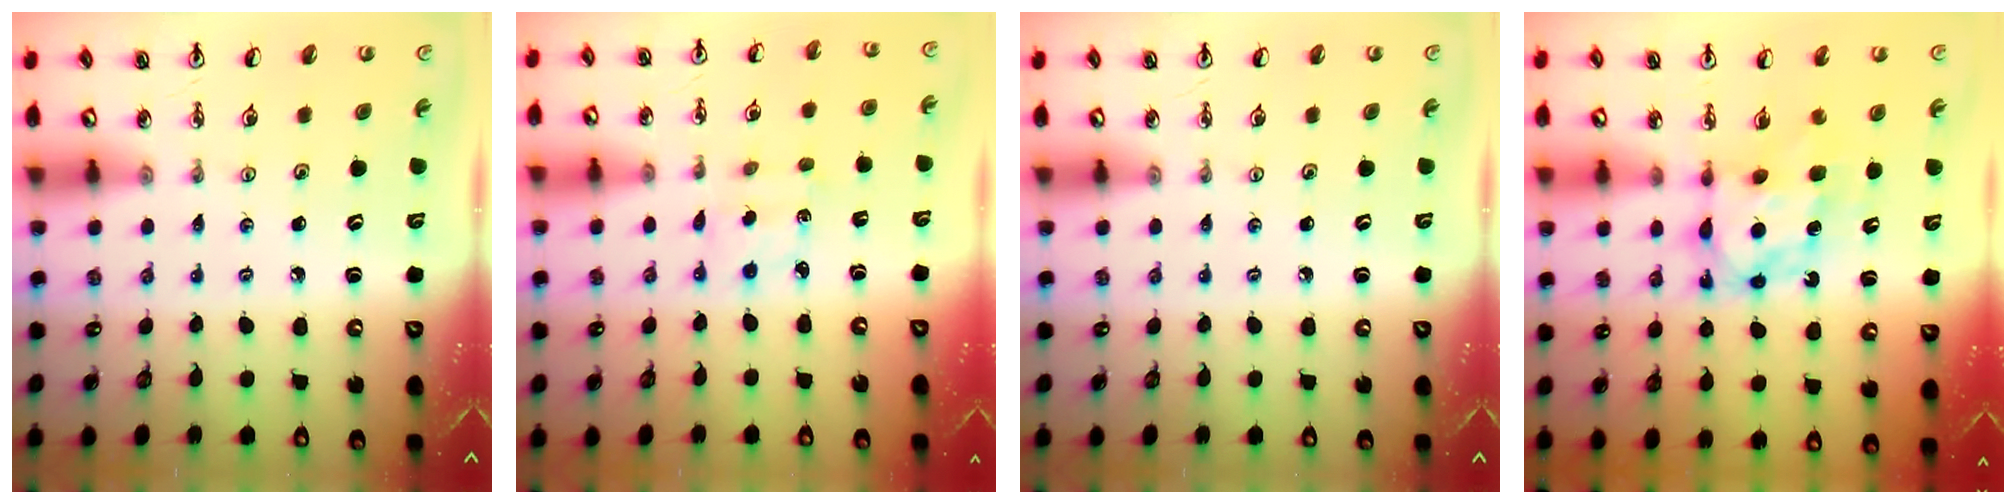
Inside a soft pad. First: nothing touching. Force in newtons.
{"total": 1.7, "press": 1.5, "slide": 0.7}
{"total": 0.0}
{"total": 6.4, "press": 6.4, "slide": 0.5}